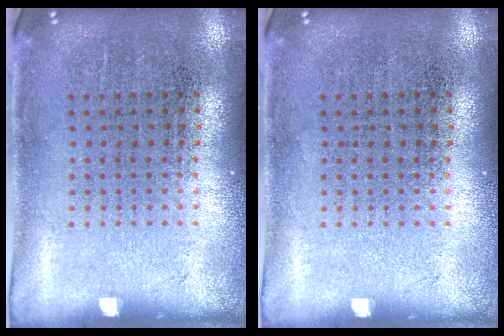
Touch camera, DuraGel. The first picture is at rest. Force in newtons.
{"total": 0.0}